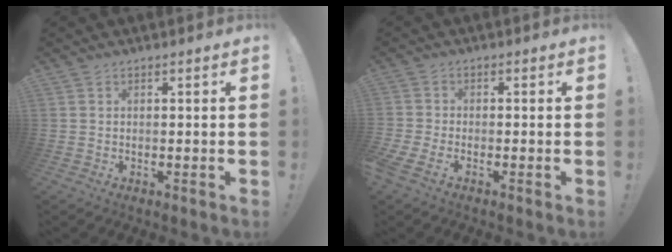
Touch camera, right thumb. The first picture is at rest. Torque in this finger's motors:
{"motor_torque": [1.63, 1.56, 0.34, -0.17, 0.65]}